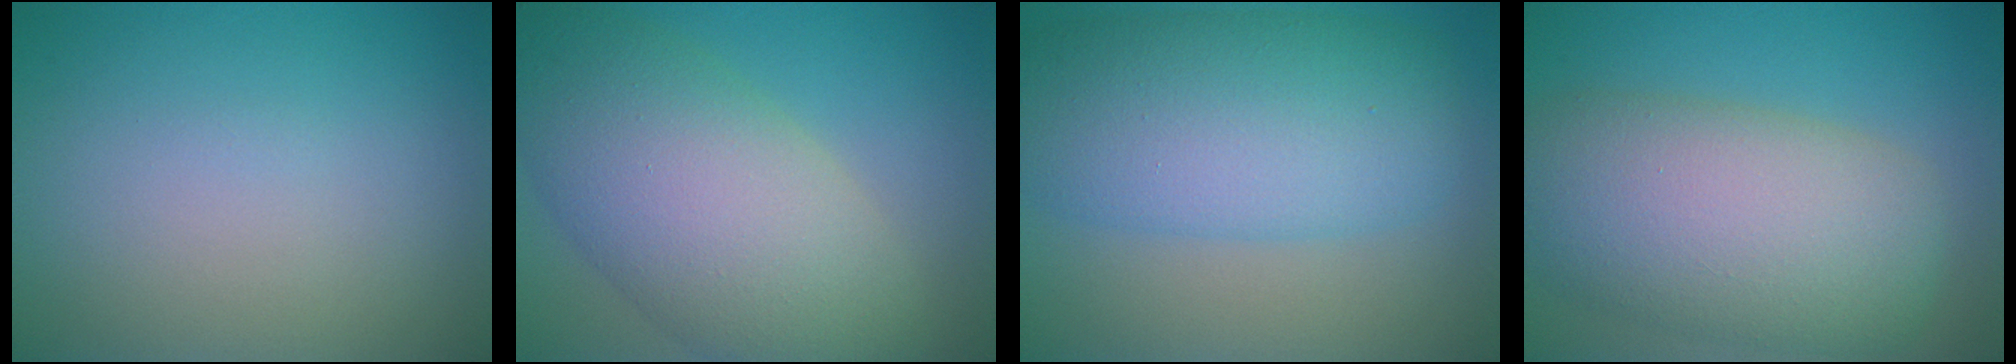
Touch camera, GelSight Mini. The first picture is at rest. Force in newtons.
{"total": 10.7, "press": 10.7, "slide": 0.4}
{"total": 9.3, "press": 9.3, "slide": 0.2}
{"total": 10.1, "press": 10.1, "slide": 0.9}